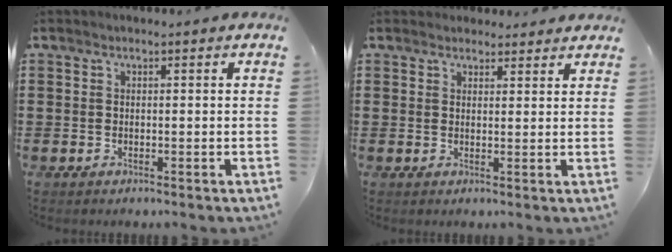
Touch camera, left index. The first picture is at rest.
{"total": 2.2, "force": [2.1, 0.7, 0.0], "torque": [0.002, -0.002, 0.039]}